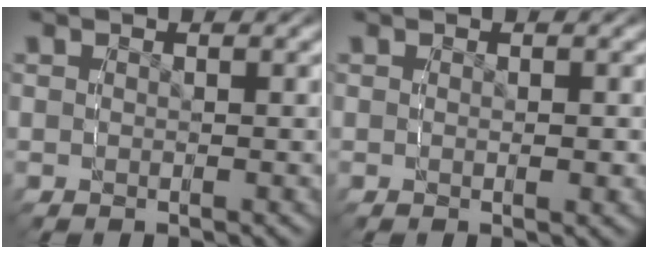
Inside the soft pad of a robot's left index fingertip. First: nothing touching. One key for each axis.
{"total": 0.5, "fx": 0.0, "fy": 0.0, "fz": 0.5, "tx": -0.008, "ty": -0.003, "tz": -0.001}